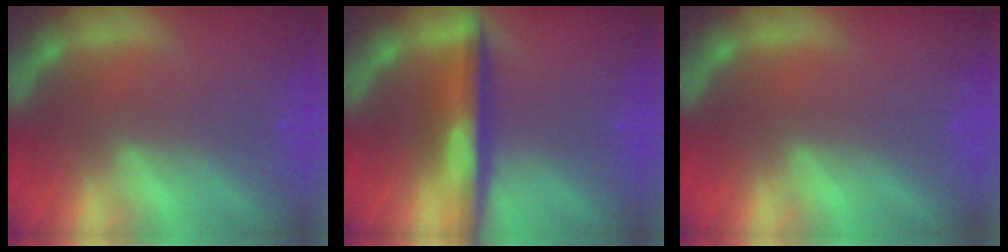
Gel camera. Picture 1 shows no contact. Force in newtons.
{"total": 5.5}
{"total": 0.0}